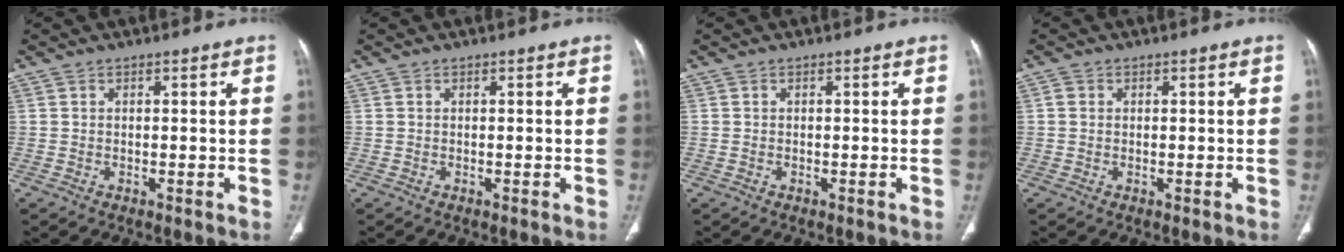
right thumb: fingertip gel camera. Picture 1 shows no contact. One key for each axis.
{"total": 0.0}
{"total": 0.0}
{"total": 0.9, "fx": 0.1, "fy": 0.8, "fz": 0.3, "tx": 0.001, "ty": 0.003, "tz": -0.001}